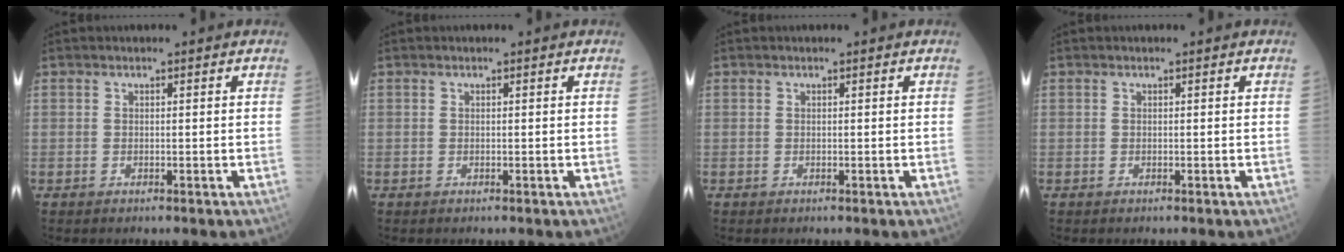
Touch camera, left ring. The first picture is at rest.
{"total": 0.0}
{"total": 0.0}
{"total": 0.0}